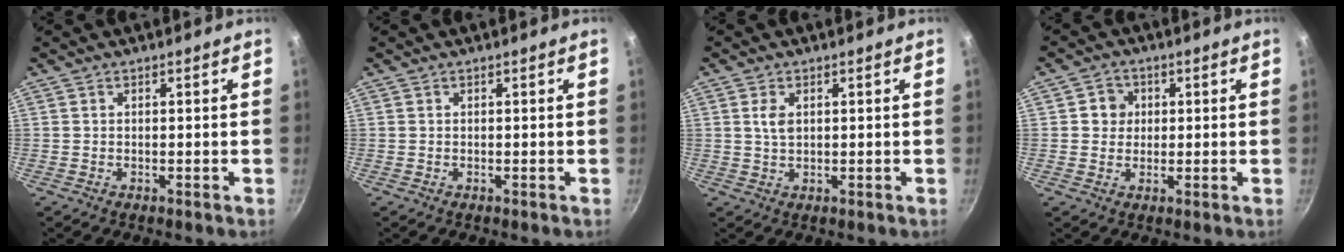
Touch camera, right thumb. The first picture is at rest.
{"total": 0.0}
{"total": 3.0, "force": [0.8, 1.8, 2.2], "torque": [-0.037, -0.003, 0.017]}
{"total": 4.1, "force": [0.7, 3.8, 1.1], "torque": [0.012, 0.004, 0.005]}